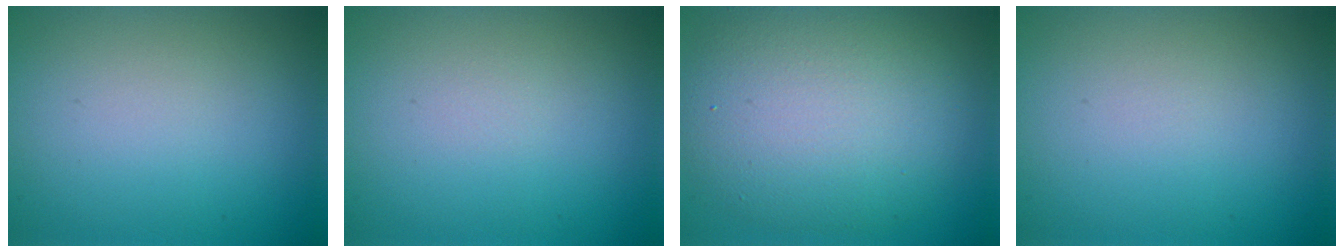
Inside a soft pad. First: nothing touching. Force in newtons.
{"total": 0.0}
{"total": 8.7, "press": 8.7, "slide": 0.5}
{"total": 0.0}